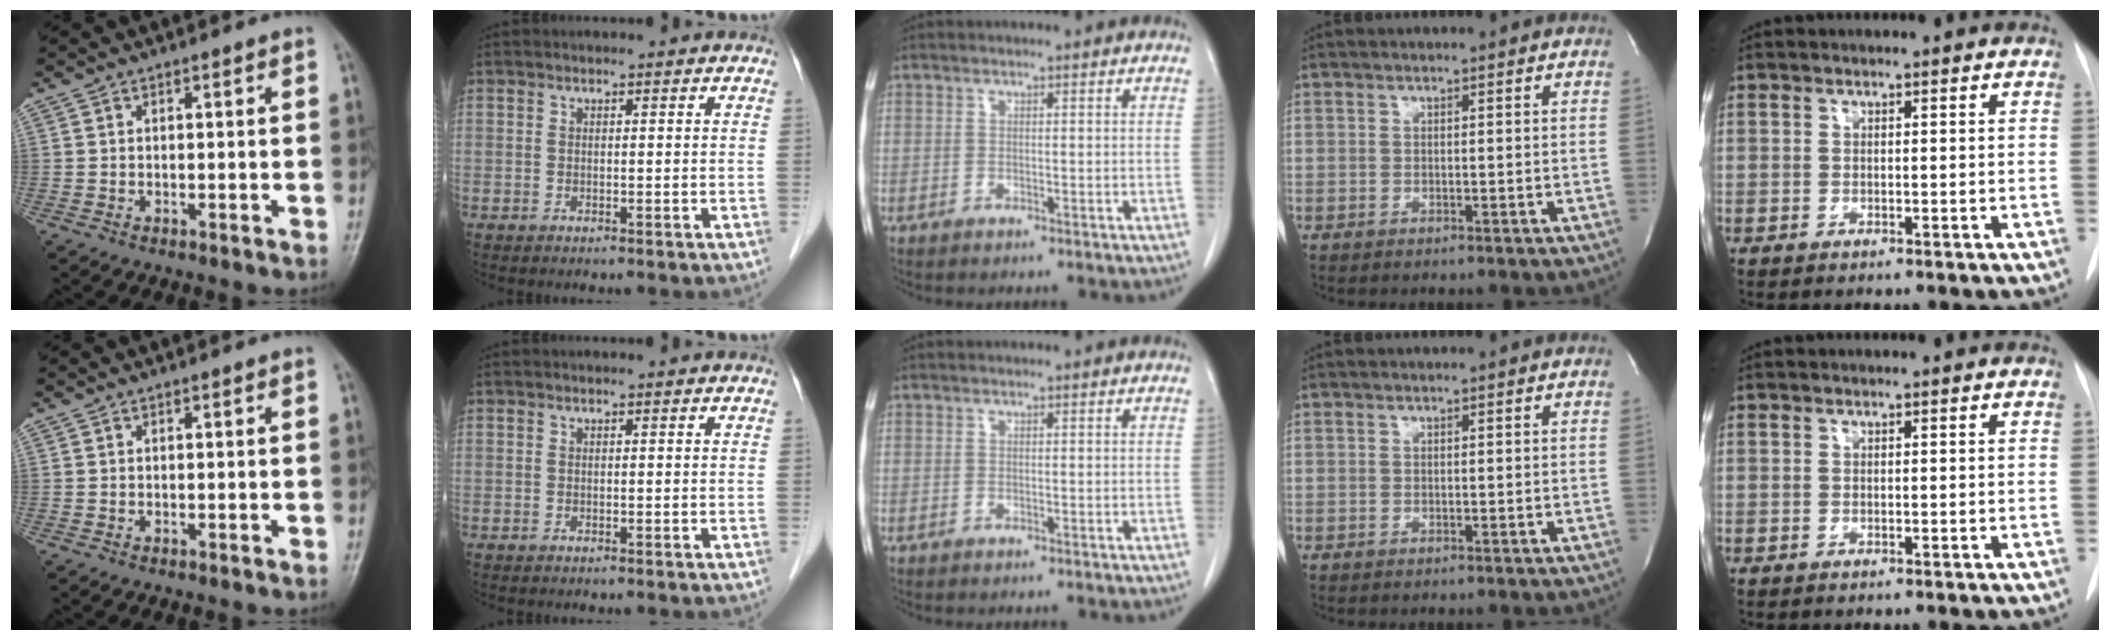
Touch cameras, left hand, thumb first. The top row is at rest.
{}